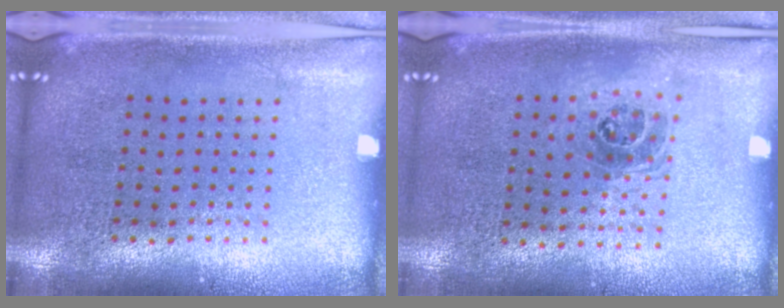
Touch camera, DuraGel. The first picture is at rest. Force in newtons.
{"total": 1.0, "press": 0.9, "slide": 0.5}